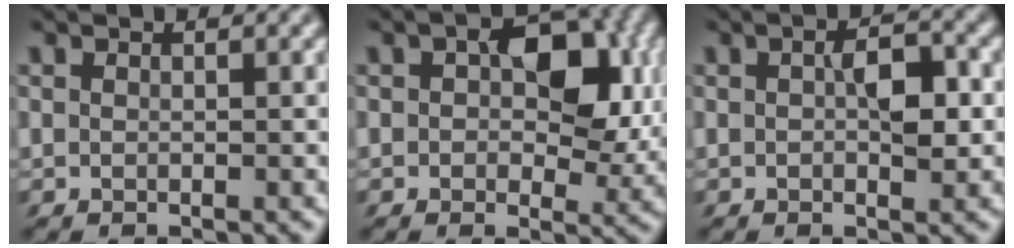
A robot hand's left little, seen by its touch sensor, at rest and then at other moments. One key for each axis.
{"total": 9.7, "fx": 1.5, "fy": 6.0, "fz": 7.5, "tx": -0.131, "ty": -0.003, "tz": 0.023}
{"total": 4.0, "fx": 0.0, "fy": 2.1, "fz": 3.4, "tx": -0.062, "ty": 0.002, "tz": -0.001}